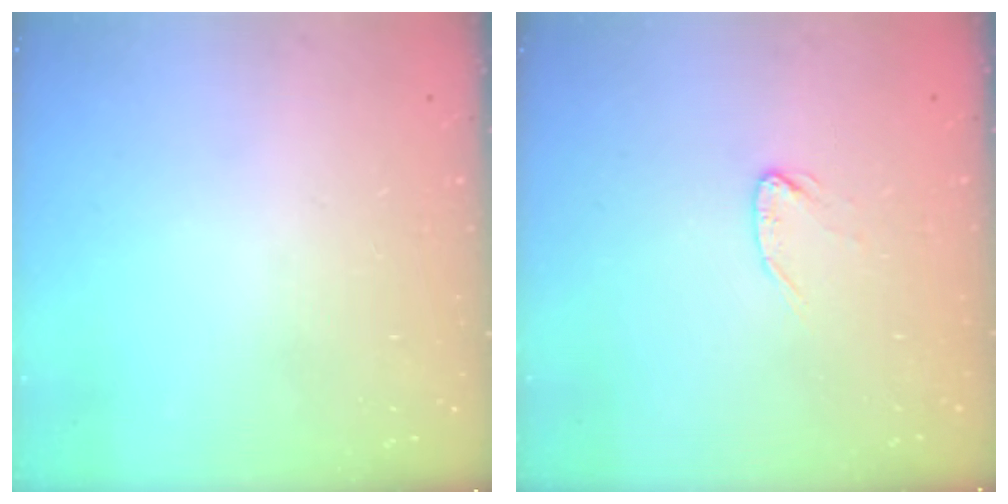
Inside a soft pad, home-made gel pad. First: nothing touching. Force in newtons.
{"total": 3.8, "press": 3.8, "slide": 0.3}